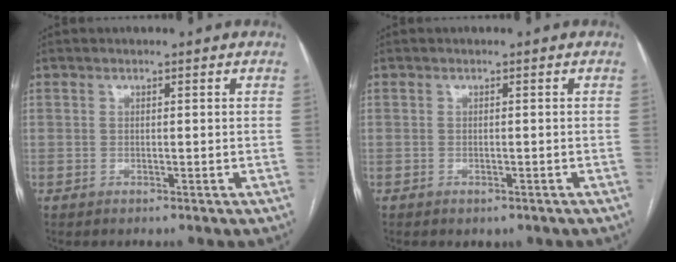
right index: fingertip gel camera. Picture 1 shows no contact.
{"total": 3.3, "force": [-3.0, 1.4, 0.2], "torque": [-0.008, 0.000, -0.037]}